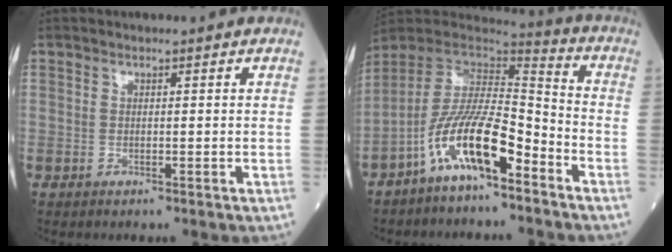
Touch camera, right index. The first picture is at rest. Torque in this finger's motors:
{"motor_torque": [0.70, -0.53, 0.69, 0.21]}